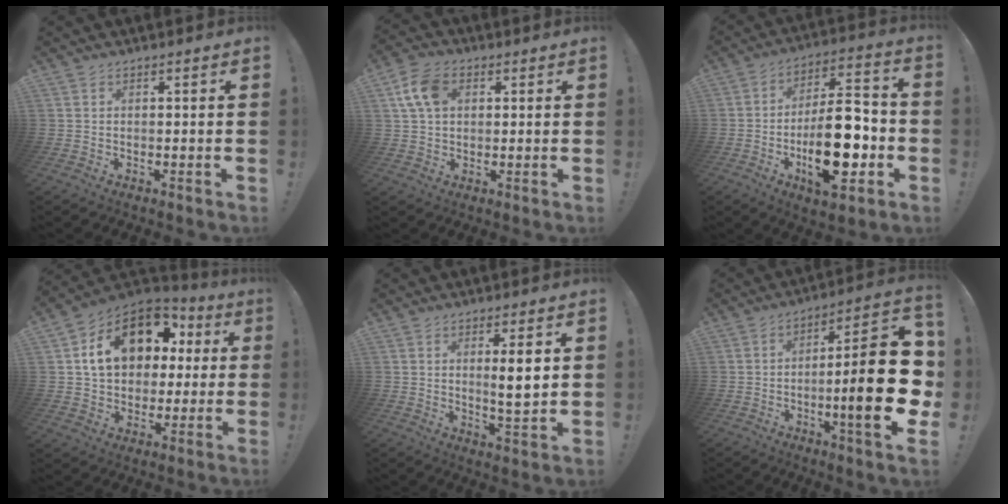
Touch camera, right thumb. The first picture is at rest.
{"total": 9.5, "force": [2.6, 6.6, 6.3], "torque": [-0.118, 0.013, 0.053]}
{"total": 20.9, "force": [-6.0, 9.1, 17.9], "torque": [-0.293, 0.028, -0.090]}
{"total": 17.9, "force": [6.1, 12.8, 10.9], "torque": [-0.170, -0.011, 0.123]}
{"total": 6.5, "force": [1.8, 0.7, 6.2], "torque": [-0.093, -0.013, 0.023]}
{"total": 22.6, "force": [-3.7, 4.9, 21.8], "torque": [-0.318, 0.013, -0.052]}